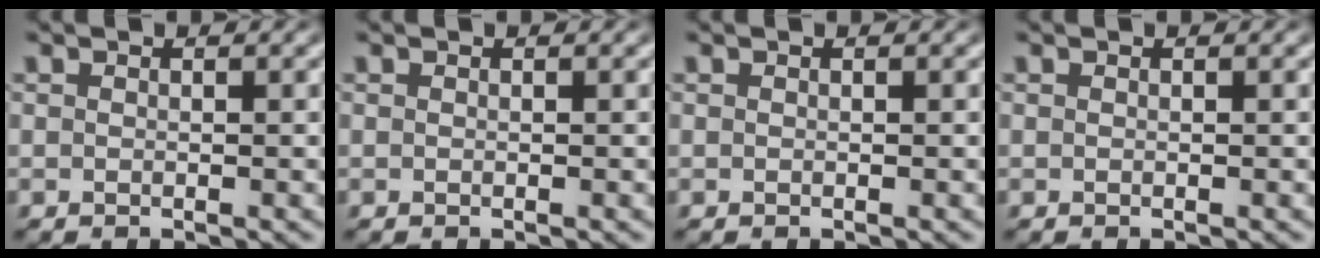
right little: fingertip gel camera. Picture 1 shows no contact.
{"total": 0.0}
{"total": 0.0}
{"total": 0.0}